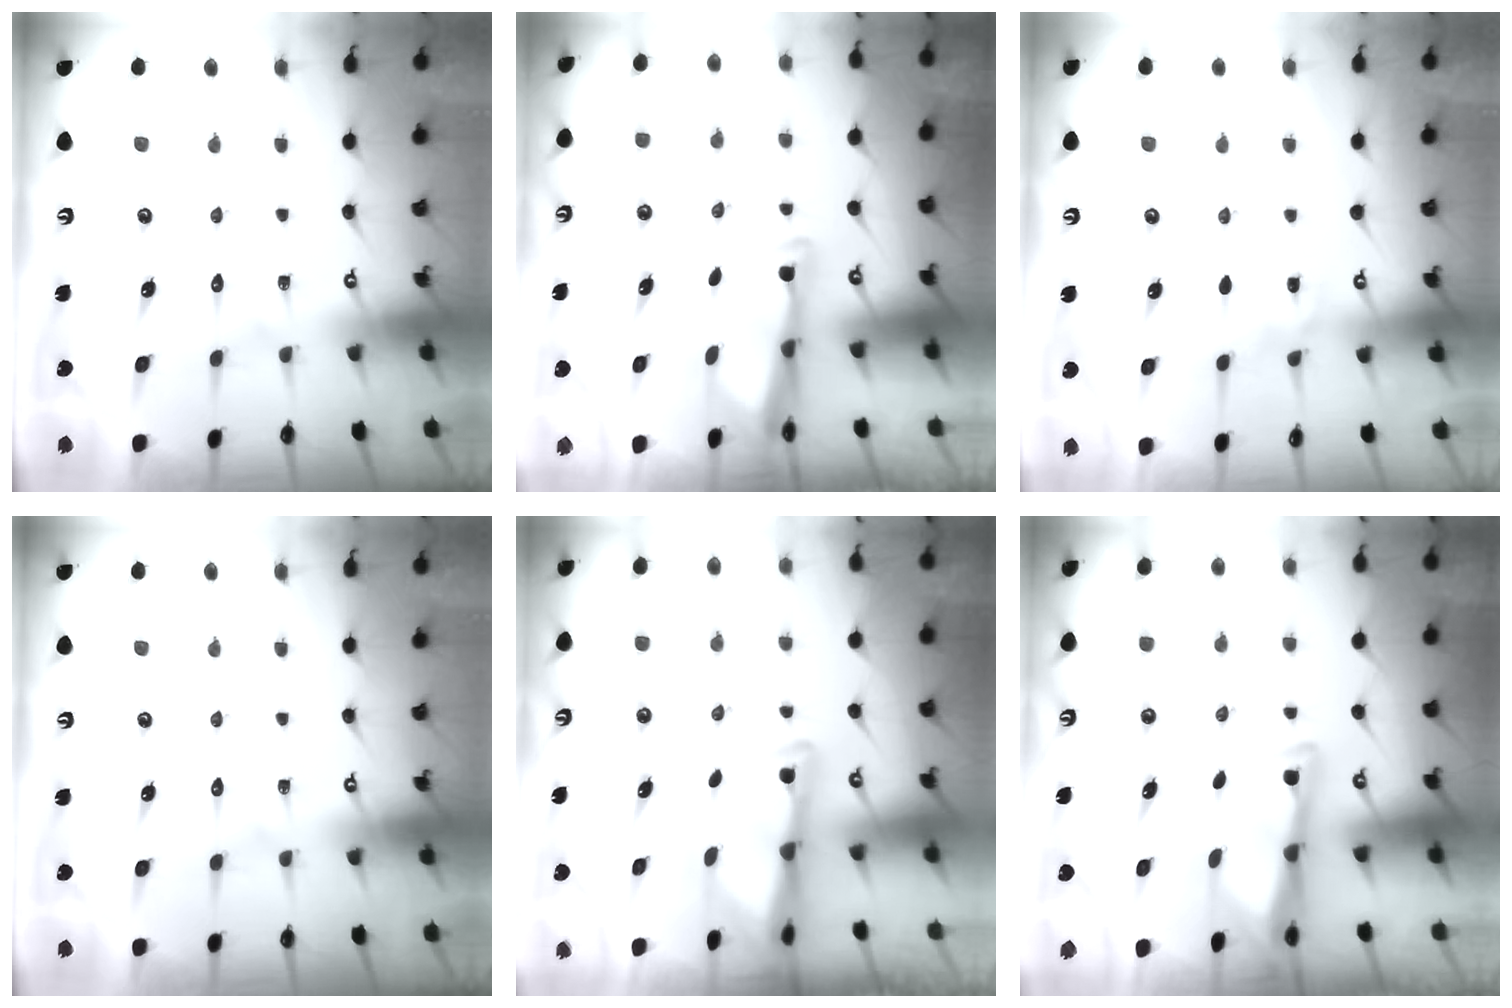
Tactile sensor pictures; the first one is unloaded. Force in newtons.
{"total": 3.3, "press": 3.2, "slide": 0.9}
{"total": 4.3, "press": 4.2, "slide": 0.5}
{"total": 0.0}
{"total": 2.8, "press": 2.8, "slide": 0.6}
{"total": 3.2, "press": 3.2, "slide": 0.4}